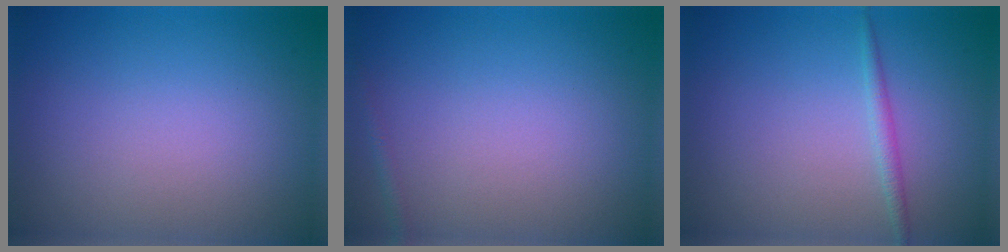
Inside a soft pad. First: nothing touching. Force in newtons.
{"total": 0.7, "press": 0.7, "slide": 0.0}
{"total": 1.1, "press": 1.1, "slide": 0.0}